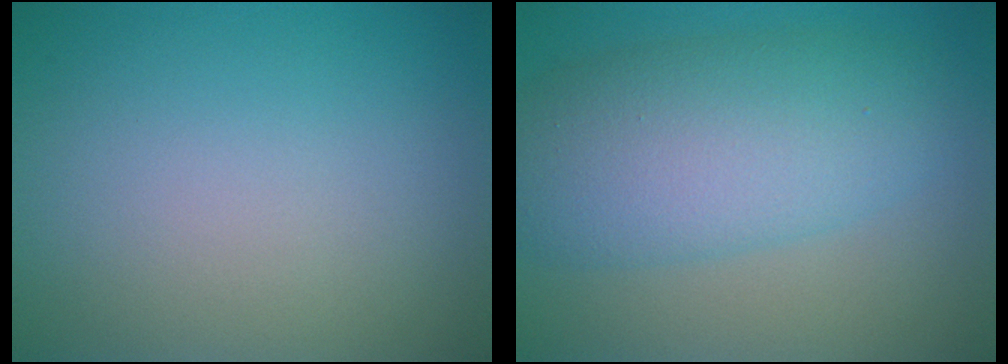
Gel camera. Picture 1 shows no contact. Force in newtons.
{"total": 7.8, "press": 7.8, "slide": 0.1}